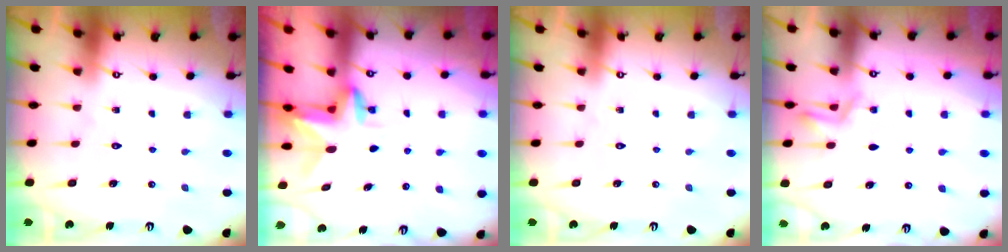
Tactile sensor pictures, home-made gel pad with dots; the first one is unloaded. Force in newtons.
{"total": 3.1, "press": 3.1, "slide": 0.2}
{"total": 0.0}
{"total": 2.7, "press": 2.3, "slide": 1.5}